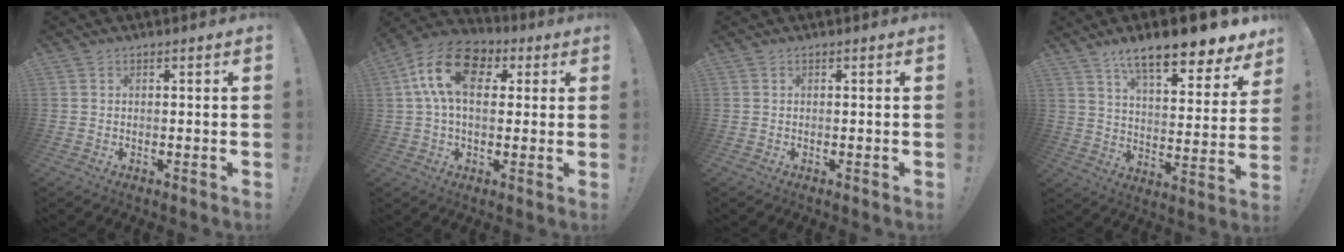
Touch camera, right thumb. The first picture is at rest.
{"total": 16.0, "force": [4.5, 9.9, 11.7], "torque": [-0.221, 0.005, 0.082]}
{"total": 0.0}
{"total": 15.1, "force": [10.9, 3.7, 9.7], "torque": [-0.154, -0.082, 0.178]}